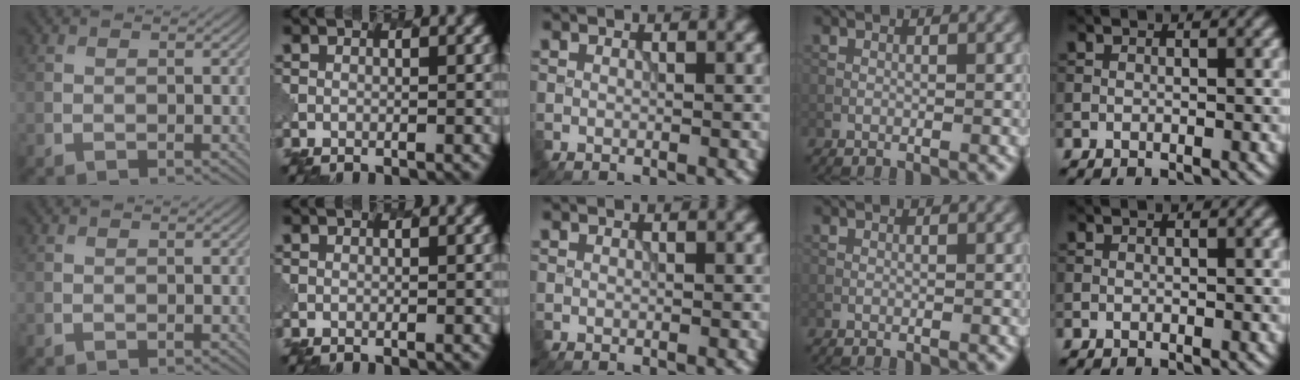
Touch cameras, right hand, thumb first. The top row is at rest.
{}